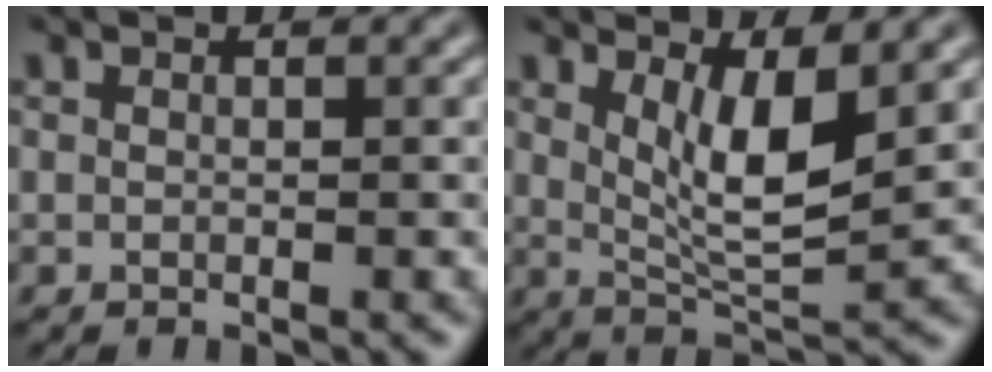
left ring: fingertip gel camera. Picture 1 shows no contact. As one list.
[{"total": 5.3, "force": [1.8, 1.6, 4.7], "torque": [-0.084, -0.014, 0.039]}]